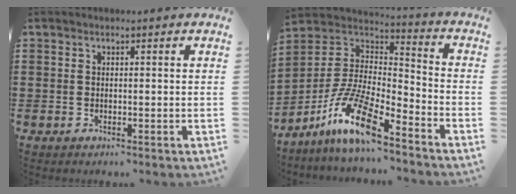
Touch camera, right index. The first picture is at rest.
{"total": 12.8, "force": [-8.6, 3.2, 8.9], "torque": [-0.196, 0.006, -0.171]}